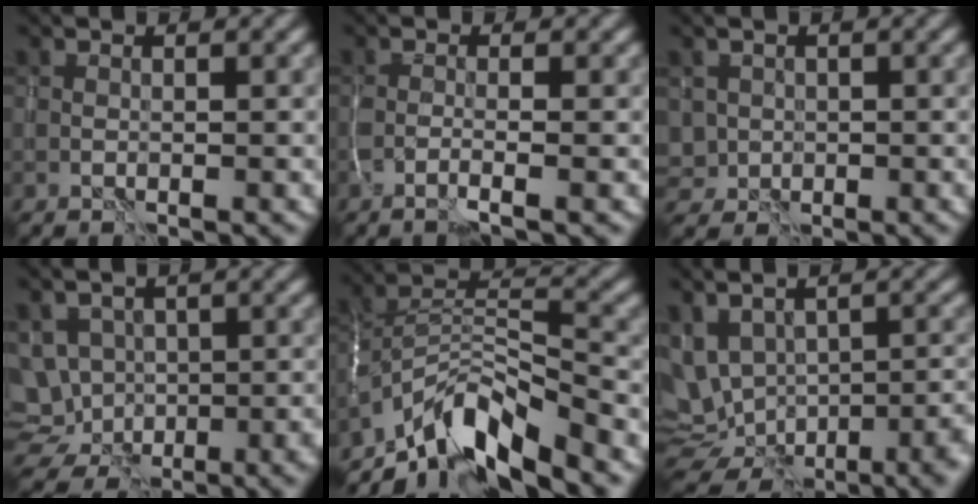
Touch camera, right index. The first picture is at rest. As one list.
[{"total": 1.9, "force": [-1.0, 0.3, 1.6], "torque": [-0.024, 0.000, -0.029]}, {"total": 2.2, "force": [-0.2, 2.2, 0.4], "torque": [-0.003, 0.000, -0.003]}, {"total": 10.6, "force": [-1.3, 9.2, 5.1], "torque": [-0.080, -0.013, -0.031]}, {"total": 8.0, "force": [-6.0, 2.5, 4.7], "torque": [-0.071, 0.000, -0.121]}, {"total": 10.4, "force": [-1.6, 7.2, 7.4], "torque": [-0.097, -0.005, 0.017]}]